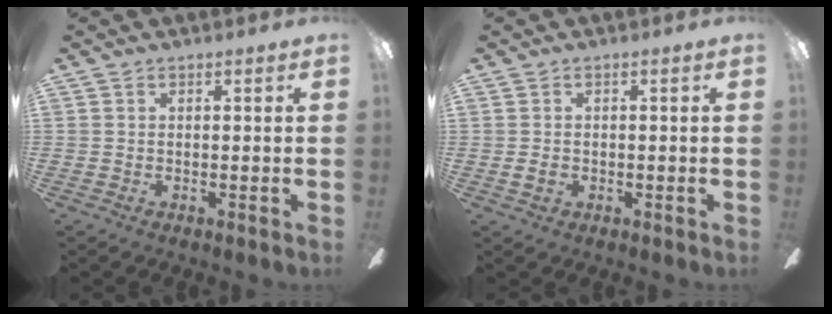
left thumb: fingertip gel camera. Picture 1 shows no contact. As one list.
[{"total": 1.9, "force": [-0.4, 1.4, 1.2], "torque": [-0.019, 0.003, -0.007]}]